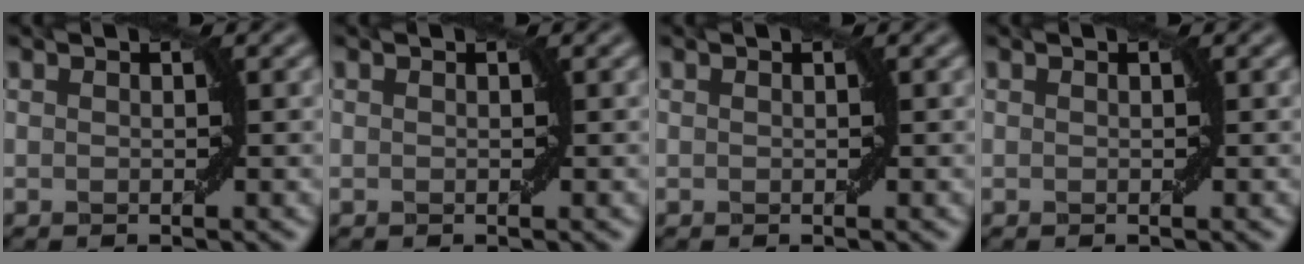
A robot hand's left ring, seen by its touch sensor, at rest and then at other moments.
{"total": 0.0}
{"total": 0.0}
{"total": 0.0}